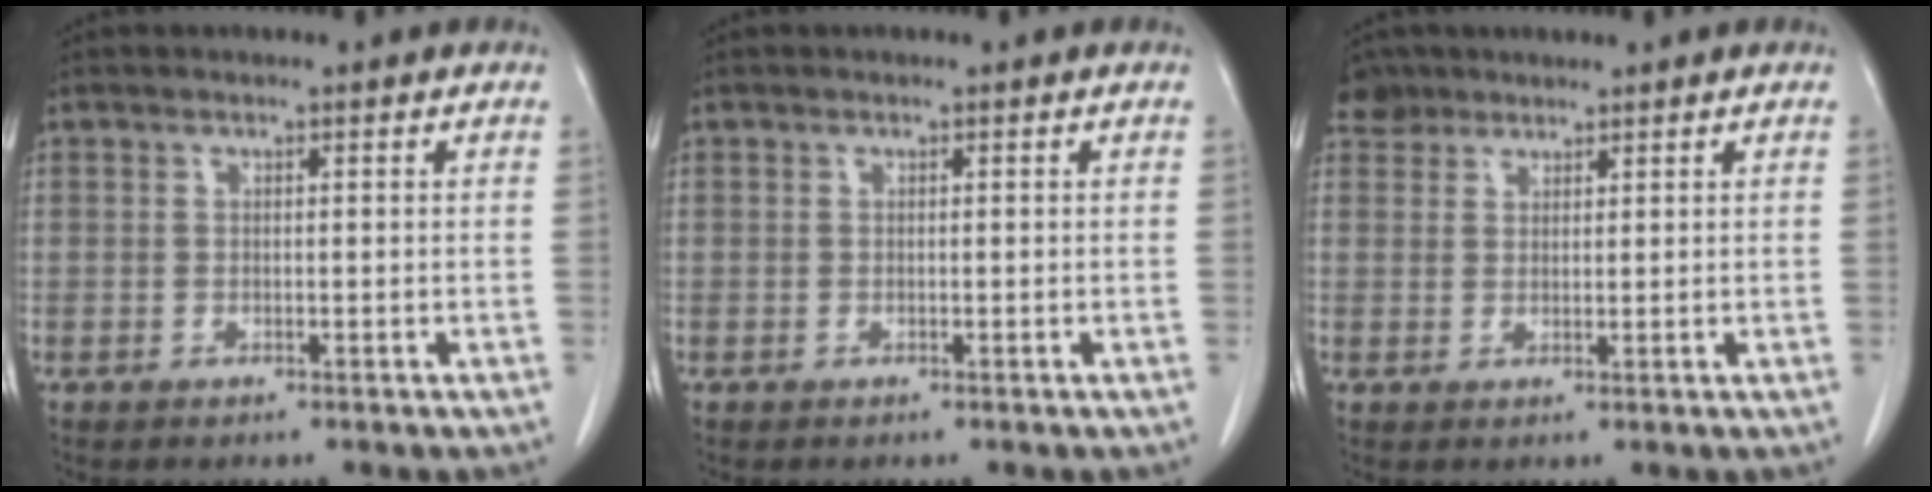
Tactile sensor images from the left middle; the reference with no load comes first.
{"total": 0.0}
{"total": 2.8, "force": [2.4, 1.5, -0.2], "torque": [0.002, 0.008, 0.043]}